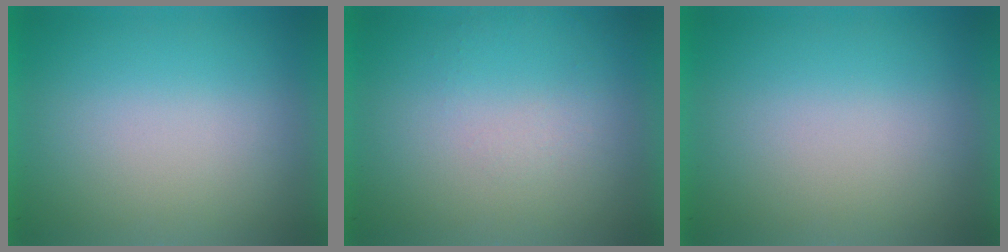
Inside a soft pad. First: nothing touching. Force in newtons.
{"total": 1.0}
{"total": 10.6}